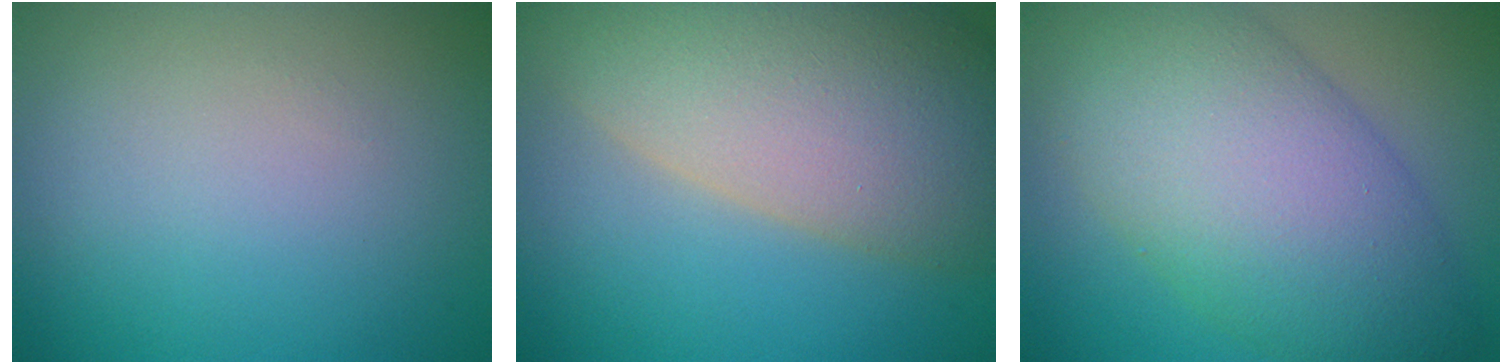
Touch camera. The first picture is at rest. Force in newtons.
{"total": 12.6, "press": 12.5, "slide": 1.4}
{"total": 11.6, "press": 11.6, "slide": 0.2}